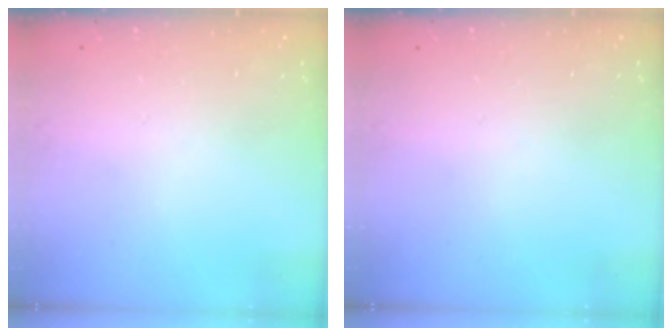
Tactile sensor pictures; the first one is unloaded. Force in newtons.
{"total": 0.0}